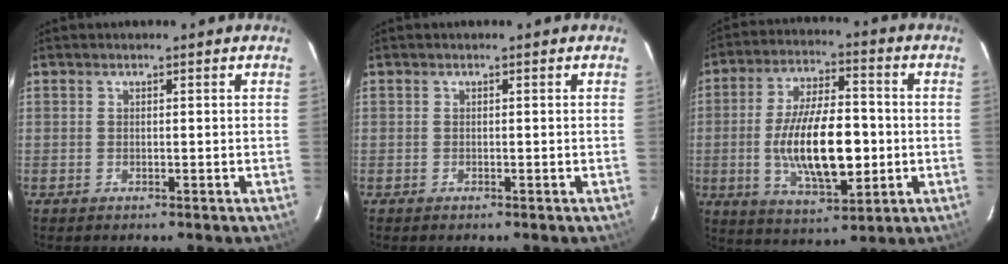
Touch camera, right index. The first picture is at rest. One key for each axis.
{"total": 0.0}
{"total": 16.7, "fx": -2.2, "fy": 6.8, "fz": 15.1, "tx": -0.282, "ty": -0.003, "tz": -0.030}